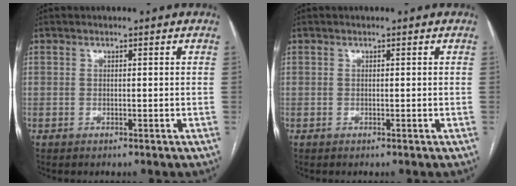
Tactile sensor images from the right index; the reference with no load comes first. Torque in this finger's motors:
{"motor_torque": [0.00, 0.00, 0.01, 0.01]}